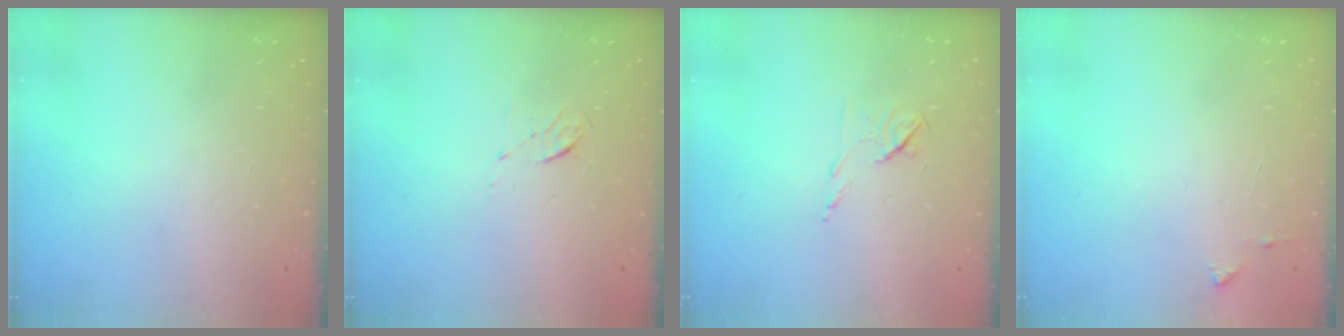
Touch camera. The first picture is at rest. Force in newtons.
{"total": 4.0, "press": 3.7, "slide": 1.3}
{"total": 6.4, "press": 6.3, "slide": 0.9}
{"total": 4.1, "press": 4.1, "slide": 0.5}